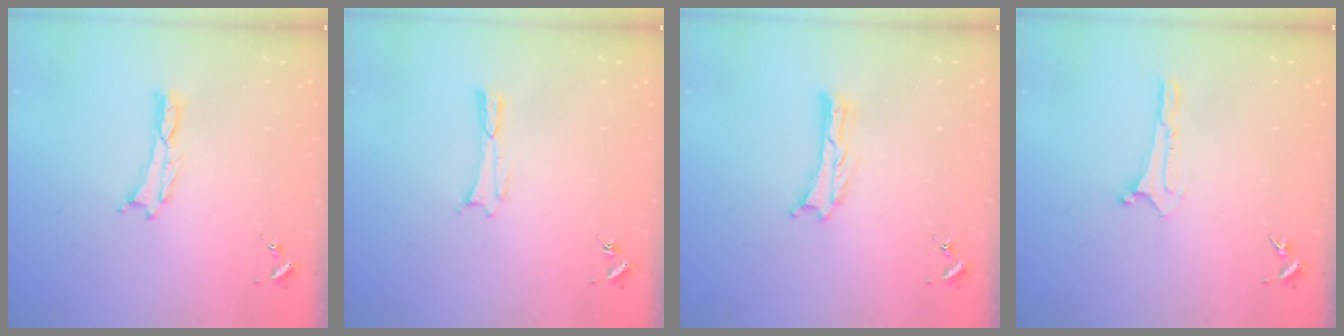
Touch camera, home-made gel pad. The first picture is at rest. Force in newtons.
{"total": 0.0}
{"total": 0.0}
{"total": 0.0}